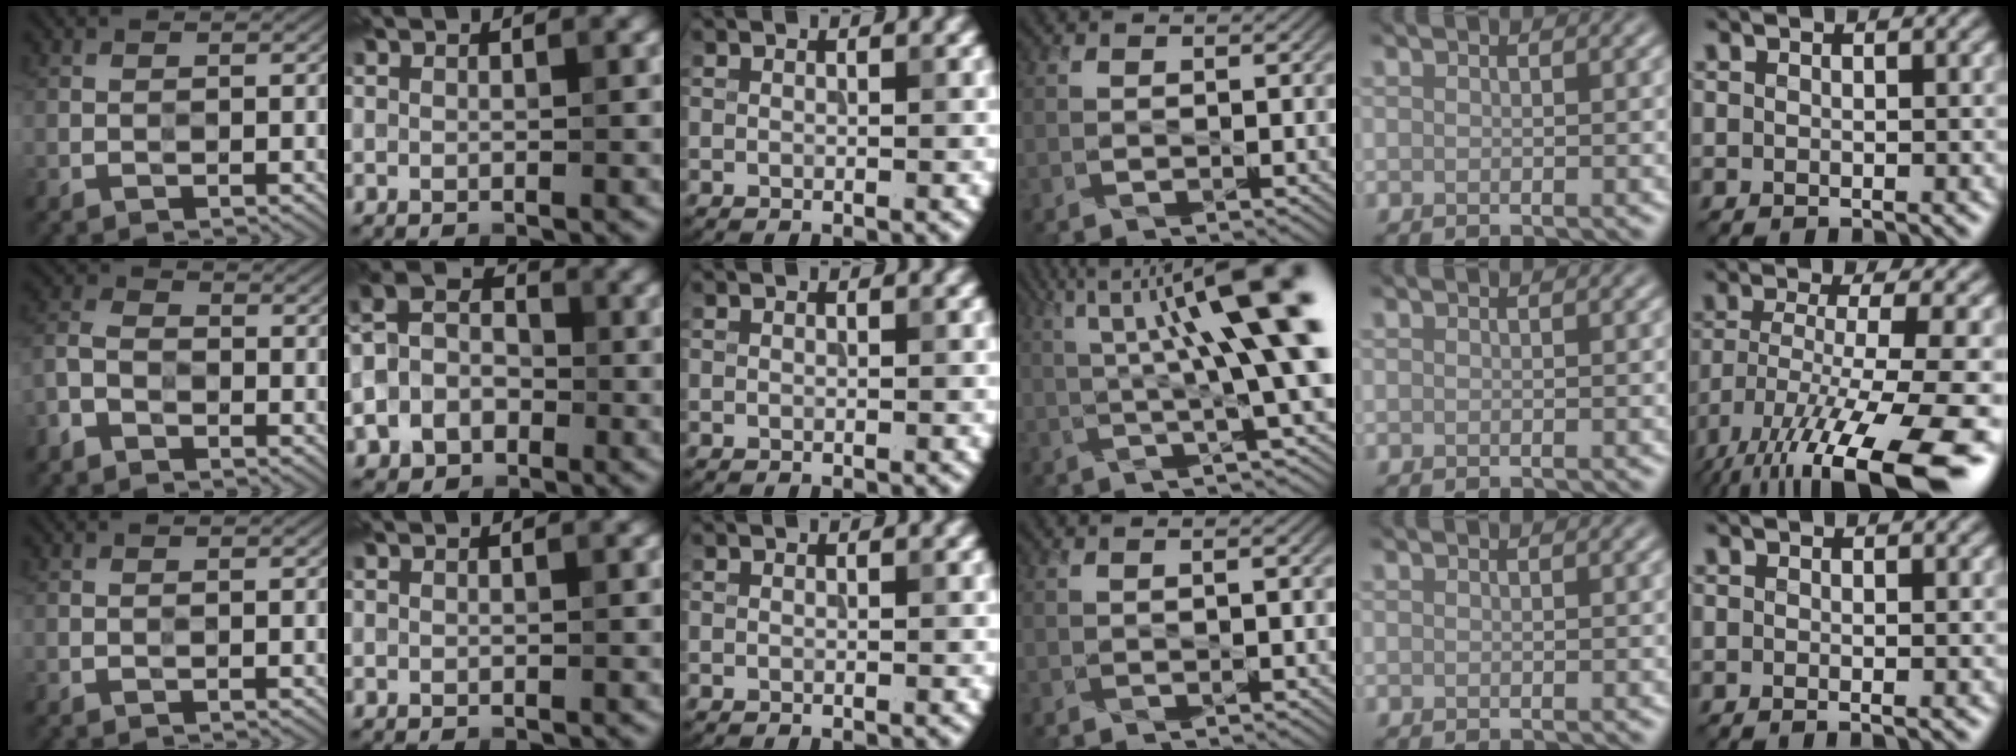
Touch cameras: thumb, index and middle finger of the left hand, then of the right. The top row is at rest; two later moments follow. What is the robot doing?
{"motion": "wipe", "object": "glass cup"}